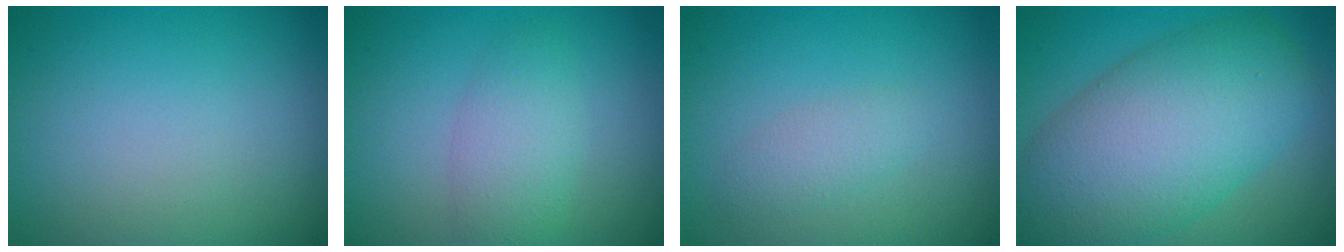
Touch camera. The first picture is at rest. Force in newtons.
{"total": 2.8, "press": 2.8, "slide": 0.1}
{"total": 1.5, "press": 1.5, "slide": 0.1}
{"total": 10.4, "press": 10.4, "slide": 0.4}